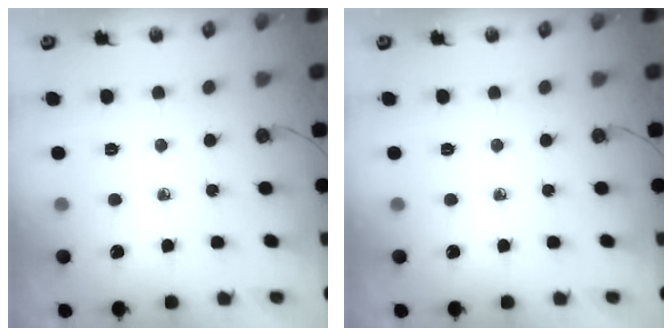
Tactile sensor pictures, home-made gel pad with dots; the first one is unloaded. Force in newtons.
{"total": 0.0}